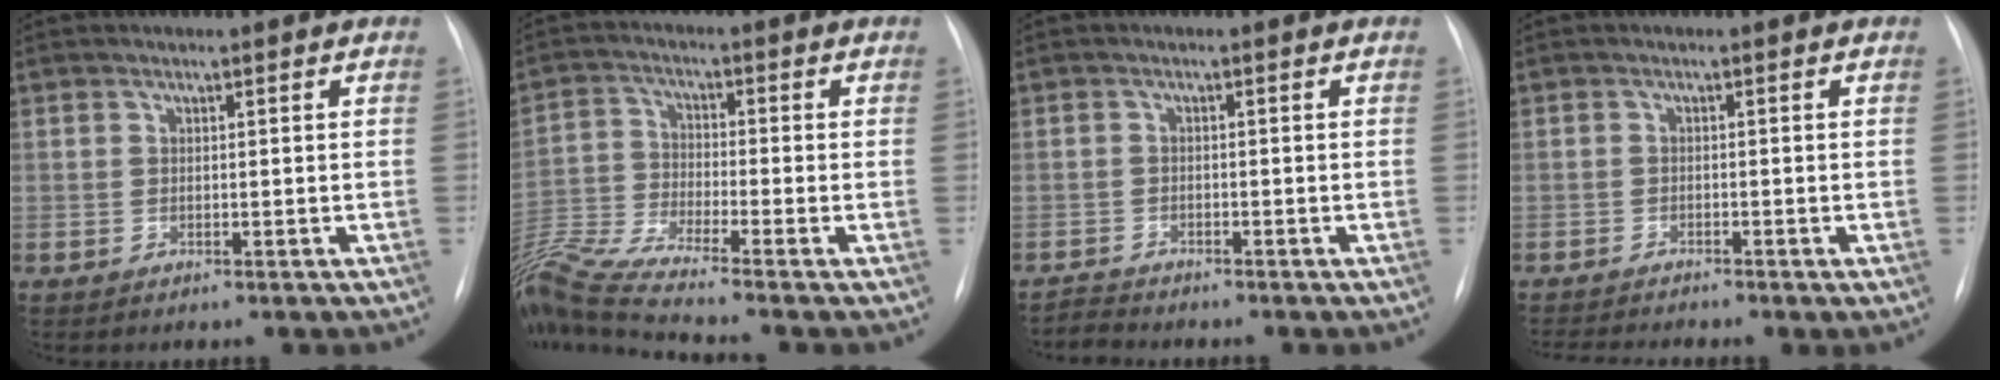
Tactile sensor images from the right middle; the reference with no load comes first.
{"total": 12.0, "force": [-10.6, -2.1, 5.4], "torque": [-0.119, -0.015, -0.199]}
{"total": 1.8, "force": [-1.7, -0.2, -0.7], "torque": [0.016, -0.013, -0.032]}
{"total": 3.5, "force": [-3.2, -0.4, 1.4], "torque": [-0.026, -0.012, -0.054]}